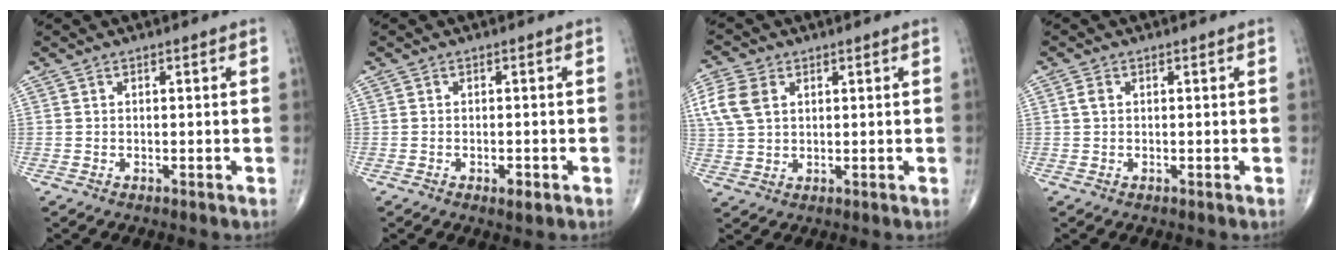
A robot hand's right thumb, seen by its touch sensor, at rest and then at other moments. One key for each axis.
{"total": 2.2, "fx": -1.0, "fy": 0.9, "fz": 1.7, "tx": -0.025, "ty": 0.000, "tz": -0.014}
{"total": 7.6, "fx": 2.4, "fy": 5.3, "fz": 4.9, "tx": -0.107, "ty": 0.002, "tz": 0.048}
{"total": 1.5, "fx": 0.3, "fy": 1.1, "fz": 1.0, "tx": -0.021, "ty": 0.004, "tz": 0.005}